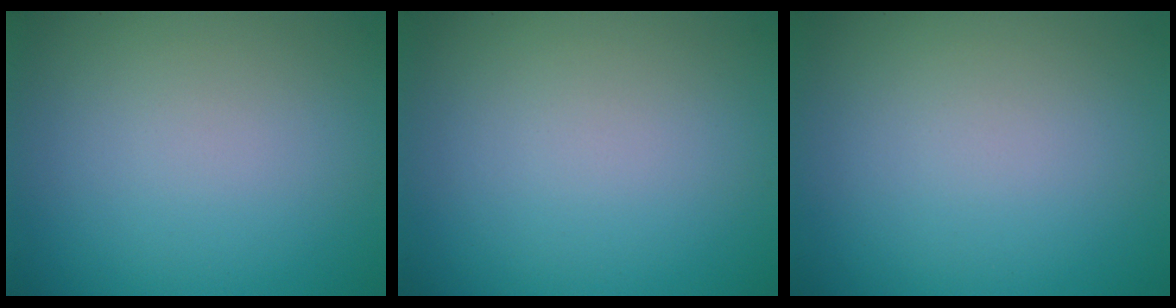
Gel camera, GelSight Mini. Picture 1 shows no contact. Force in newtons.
{"total": 0.0}
{"total": 0.0}